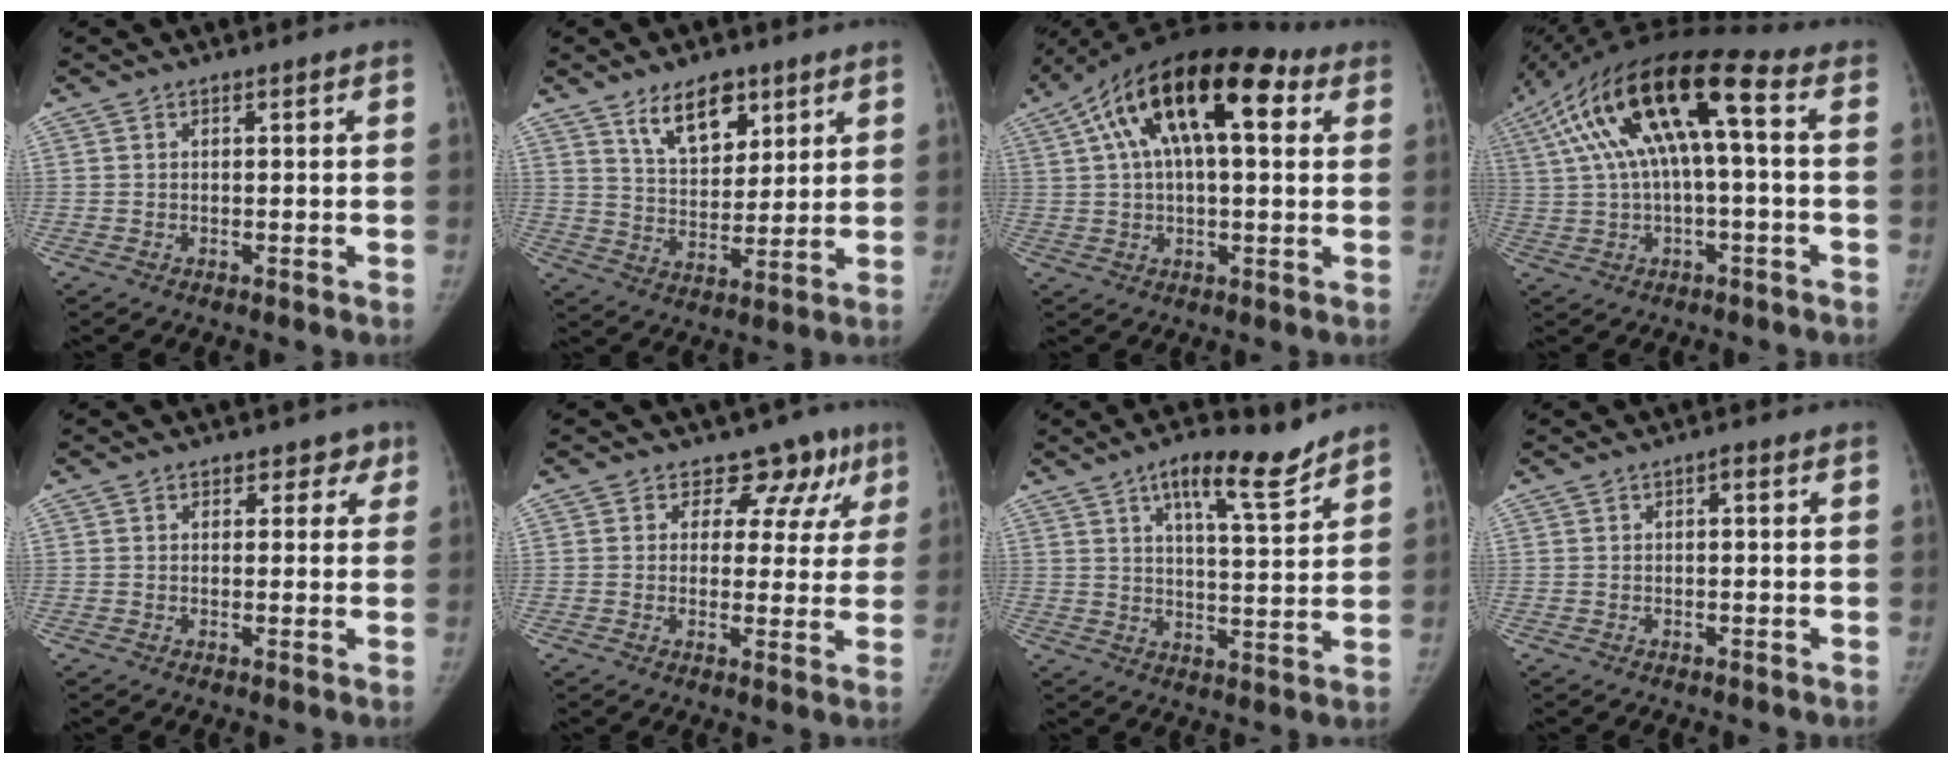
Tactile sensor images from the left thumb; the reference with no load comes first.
{"total": 10.7, "force": [6.4, 5.9, 6.2], "torque": [-0.068, -0.042, 0.116]}
{"total": 20.8, "force": [7.0, 9.5, 17.1], "torque": [-0.282, 0.037, 0.104]}
{"total": 18.4, "force": [3.7, 6.2, 16.9], "torque": [-0.336, 0.051, 0.057]}
{"total": 3.0, "force": [1.7, 2.4, 0.5], "torque": [0.032, -0.005, 0.013]}
{"total": 9.1, "force": [5.5, 6.7, 2.7], "torque": [0.022, -0.017, 0.049]}
{"total": 10.5, "force": [7.3, 2.7, 7.1], "torque": [-0.096, -0.042, 0.116]}
{"total": 0.8, "force": [0.0, 0.4, 0.7], "torque": [-0.004, 0.004, -0.005]}